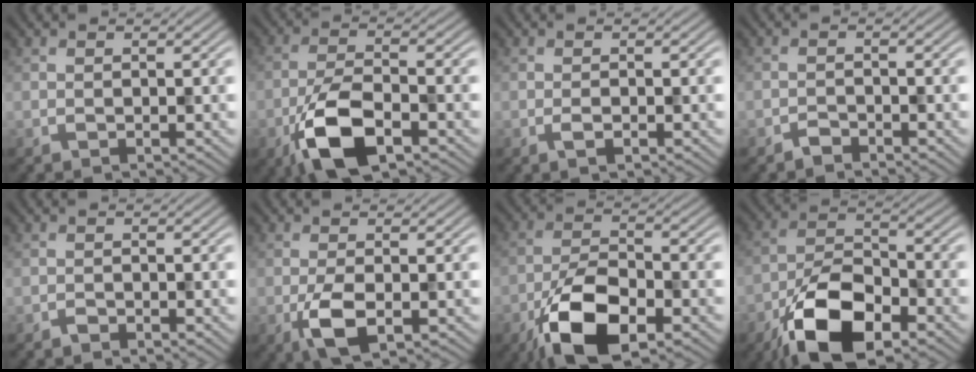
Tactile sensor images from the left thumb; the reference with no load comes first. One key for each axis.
{"total": 9.6, "fx": -4.8, "fy": 3.8, "fz": 7.4, "tx": -0.151, "ty": -0.002, "tz": -0.100}
{"total": 1.1, "fx": -0.5, "fy": 0.4, "fz": 0.9, "tx": -0.021, "ty": -0.001, "tz": -0.010}
{"total": 1.3, "fx": -1.2, "fy": 0.3, "fz": 0.3, "tx": -0.004, "ty": 0.002, "tz": -0.027}
{"total": 0.6, "fx": -0.6, "fy": 0.2, "fz": 0.2, "tx": -0.002, "ty": 0.002, "tz": -0.013}
{"total": 4.6, "fx": -1.4, "fy": 1.9, "fz": 4.0, "tx": -0.086, "ty": -0.005, "tz": -0.029}
{"total": 11.3, "fx": -5.7, "fy": 4.9, "fz": 8.3, "tx": -0.166, "ty": -0.007, "tz": -0.117}
{"total": 12.3, "fx": -6.9, "fy": 5.5, "fz": 8.5, "tx": -0.166, "ty": -0.006, "tz": -0.144}